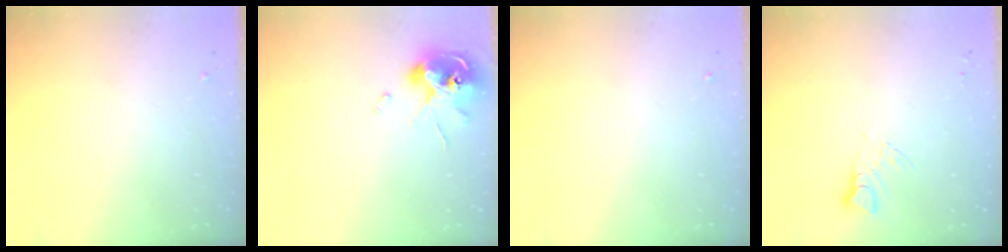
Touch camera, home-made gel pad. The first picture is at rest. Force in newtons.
{"total": 10.0, "press": 9.9, "slide": 1.1}
{"total": 0.0}
{"total": 3.9, "press": 3.9, "slide": 0.4}